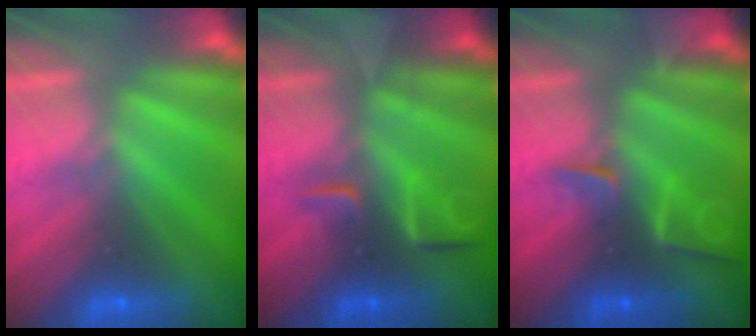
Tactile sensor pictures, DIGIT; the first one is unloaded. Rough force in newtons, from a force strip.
{"total": 2.2}
{"total": 2.0}